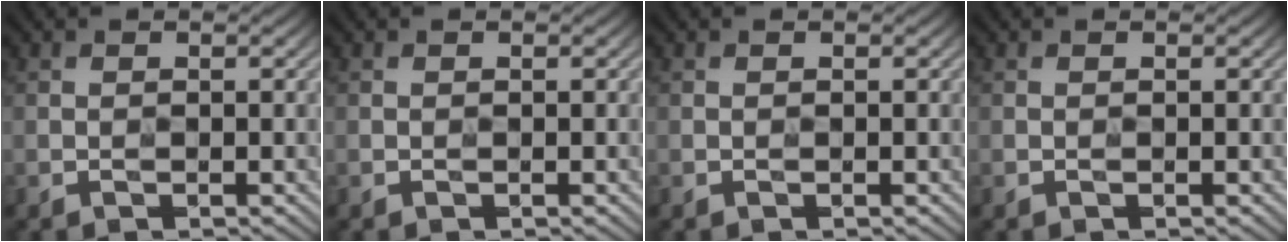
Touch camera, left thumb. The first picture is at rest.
{"total": 0.0}
{"total": 0.0}
{"total": 0.0}